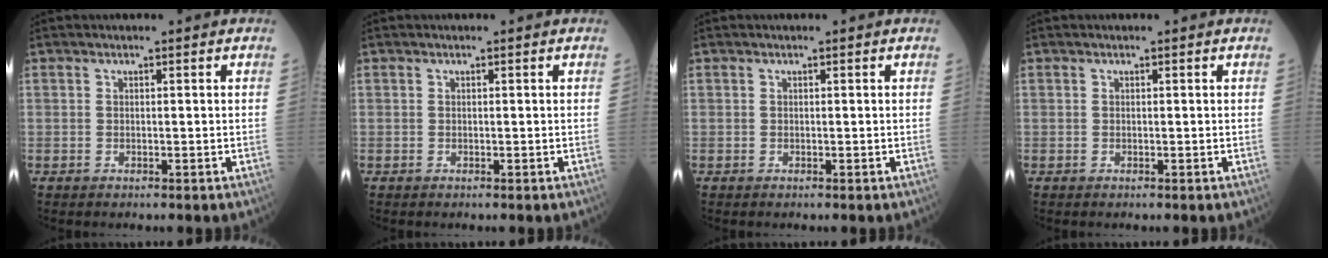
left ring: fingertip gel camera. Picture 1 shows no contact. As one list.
[{"total": 0.0}, {"total": 0.0}, {"total": 0.0}]